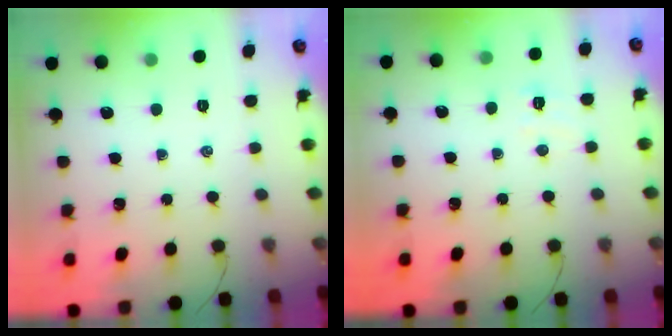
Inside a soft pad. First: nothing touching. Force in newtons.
{"total": 3.8, "press": 3.6, "slide": 1.1}